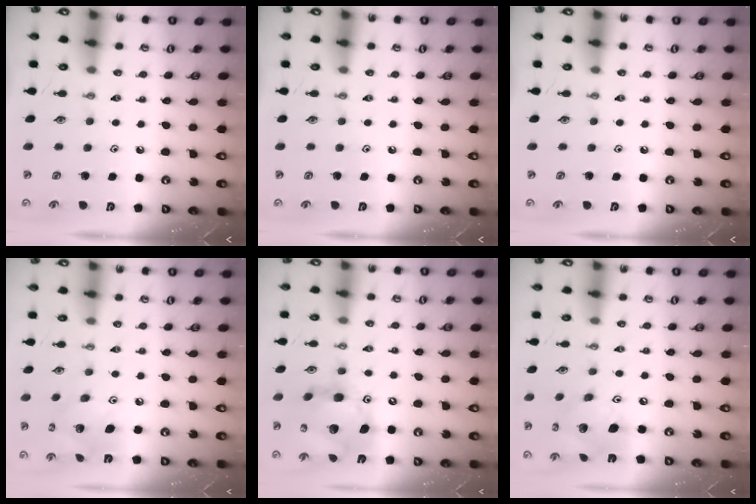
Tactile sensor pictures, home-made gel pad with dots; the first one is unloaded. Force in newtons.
{"total": 0.0}
{"total": 0.0}
{"total": 8.9, "press": 8.9, "slide": 0.8}
{"total": 15.7, "press": 15.6, "slide": 1.7}
{"total": 15.9, "press": 15.5, "slide": 3.4}